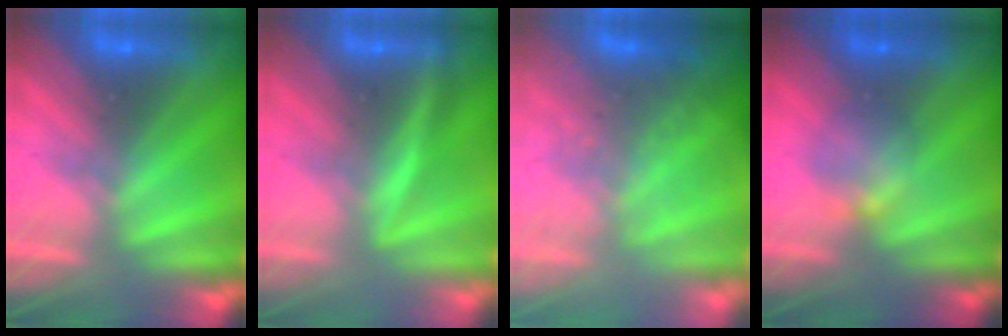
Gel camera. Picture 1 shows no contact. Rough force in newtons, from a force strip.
{"total": 2.9}
{"total": 7.1}
{"total": 2.2}